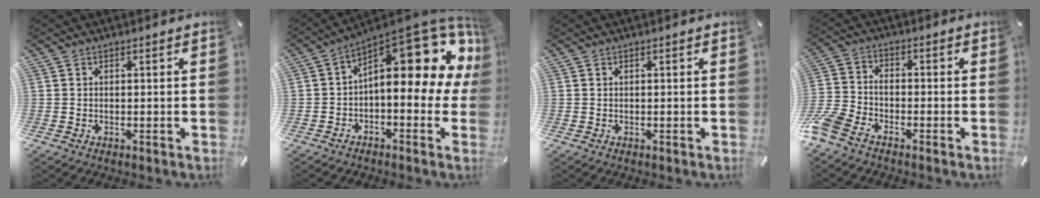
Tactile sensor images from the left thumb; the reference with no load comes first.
{"total": 17.8, "force": [7.4, 7.9, 14.1], "torque": [-0.177, -0.071, 0.125]}
{"total": 0.0}
{"total": 6.5, "force": [-4.5, 3.4, 3.2], "torque": [-0.101, -0.001, -0.096]}